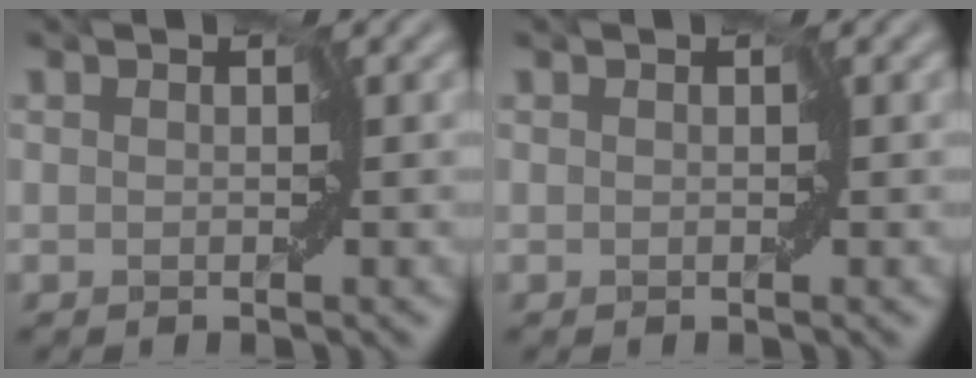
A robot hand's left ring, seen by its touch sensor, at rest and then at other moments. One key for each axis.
{"total": 0.0}